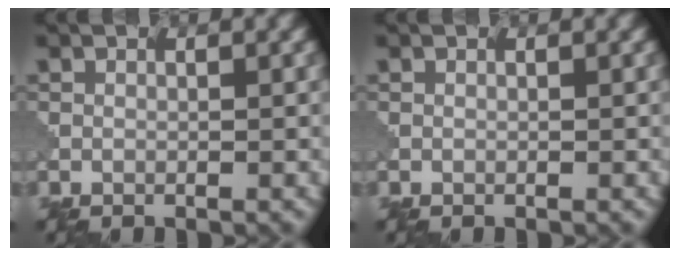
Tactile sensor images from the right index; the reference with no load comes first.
{"total": 0.0}